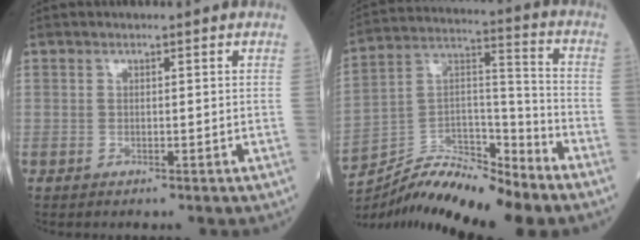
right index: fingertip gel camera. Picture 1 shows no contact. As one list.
[{"total": 12.7, "force": [-11.8, 0.9, 4.7], "torque": [-0.083, 0.037, -0.214]}]